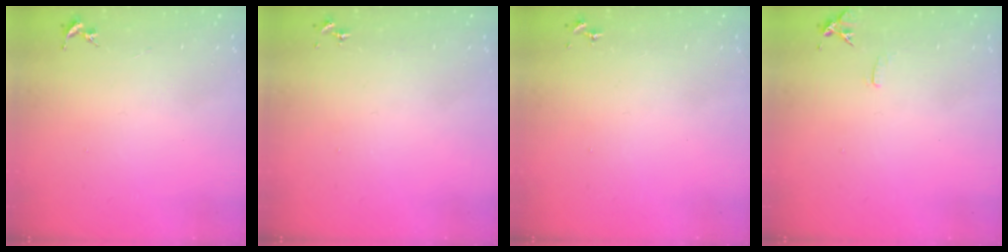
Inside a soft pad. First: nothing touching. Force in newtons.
{"total": 0.0}
{"total": 0.0}
{"total": 7.0, "press": 7.0, "slide": 0.8}